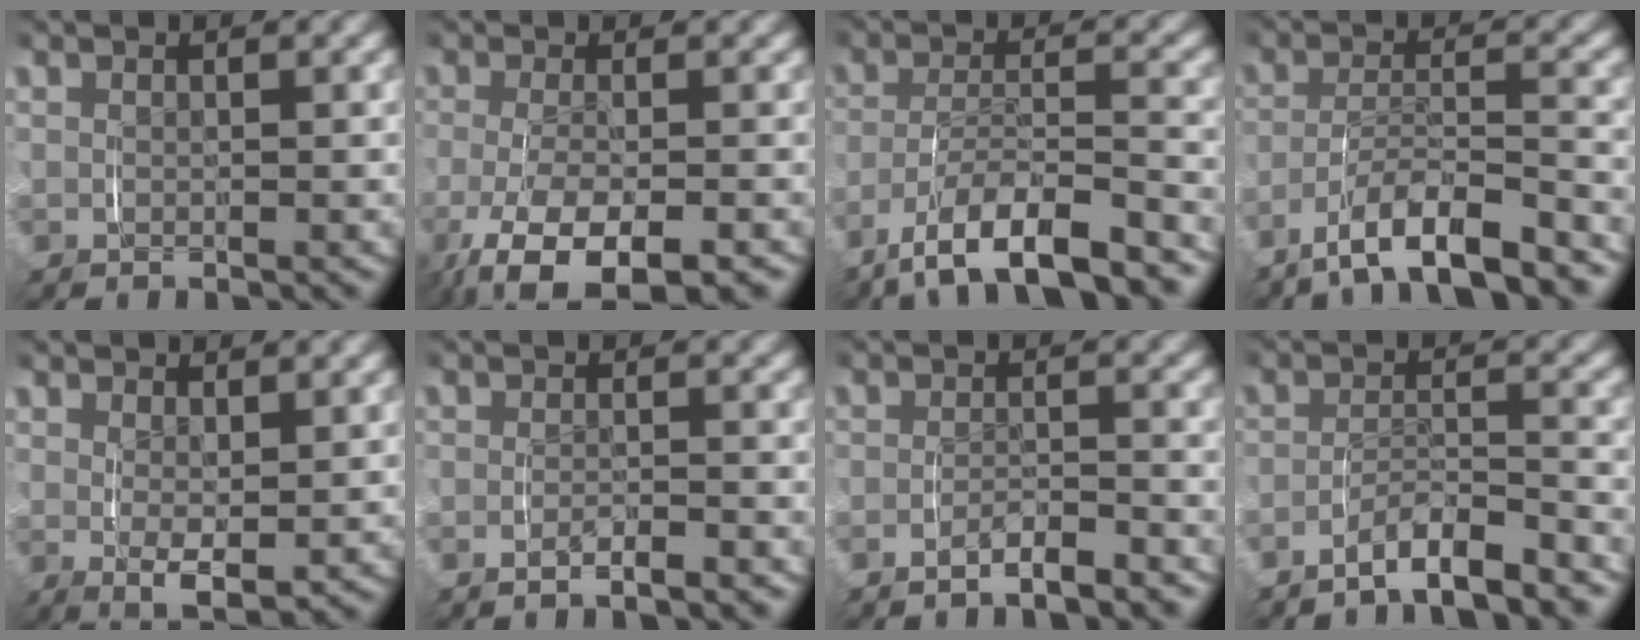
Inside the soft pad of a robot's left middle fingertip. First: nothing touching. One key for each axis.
{"total": 8.3, "fx": -4.6, "fy": 3.5, "fz": 6.0, "tx": -0.143, "ty": -0.043, "tz": -0.049}
{"total": 8.1, "fx": -6.4, "fy": 2.2, "fz": 4.4, "tx": -0.078, "ty": -0.008, "tz": -0.108}
{"total": 6.9, "fx": -5.9, "fy": 1.7, "fz": 3.1, "tx": -0.049, "ty": -0.001, "tz": -0.108}
{"total": 3.4, "fx": 0.2, "fy": 1.1, "fz": 3.3, "tx": -0.055, "ty": -0.020, "tz": 0.011}
{"total": 1.7, "fx": -1.6, "fy": -0.2, "fz": 0.5, "tx": -0.008, "ty": 0.001, "tz": -0.032}
{"total": 2.8, "fx": -2.7, "fy": 0.1, "fz": 0.6, "tx": -0.006, "ty": 0.001, "tz": -0.054}
{"total": 5.1, "fx": -4.9, "fy": 0.4, "fz": 1.3, "tx": -0.018, "ty": -0.004, "tz": -0.091}